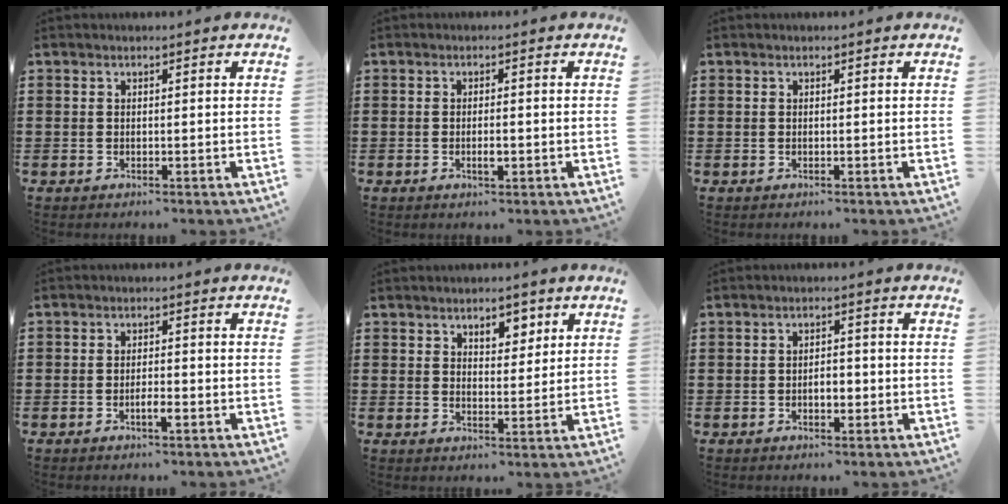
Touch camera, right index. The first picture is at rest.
{"total": 2.1, "force": [-0.6, 0.6, 1.9], "torque": [-0.034, -0.001, -0.009]}
{"total": 0.0}
{"total": 2.0, "force": [-1.1, 0.7, 1.6], "torque": [-0.029, 0.000, -0.020]}
{"total": 3.9, "force": [2.5, 2.3, 2.0], "torque": [-0.032, 0.007, 0.040]}
{"total": 3.0, "force": [-0.8, 1.5, 2.4], "torque": [-0.047, 0.003, -0.016]}